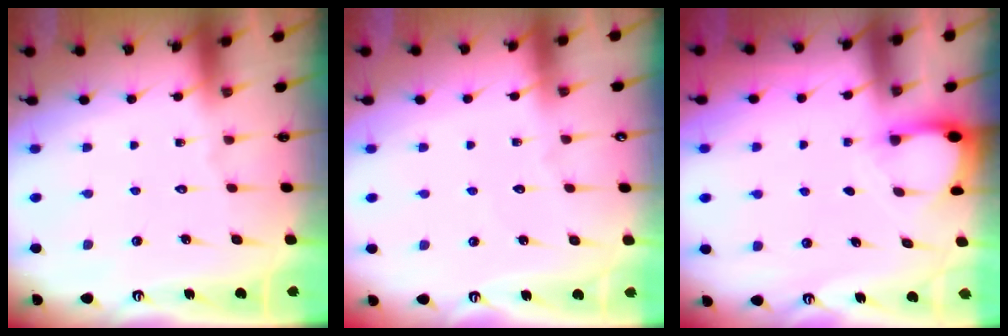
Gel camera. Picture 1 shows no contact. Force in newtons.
{"total": 2.1, "press": 2.1, "slide": 0.1}
{"total": 2.9, "press": 2.9, "slide": 0.3}